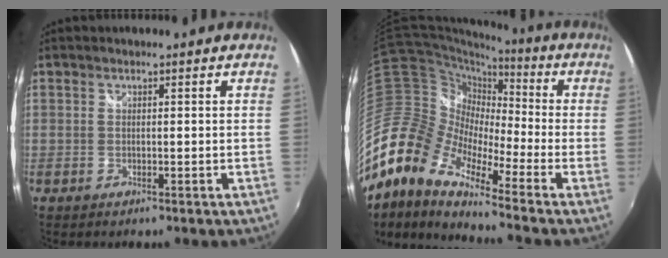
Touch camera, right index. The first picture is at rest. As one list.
[{"total": 17.5, "force": [-9.8, 8.1, 12.1], "torque": [-0.205, -0.015, -0.208]}]